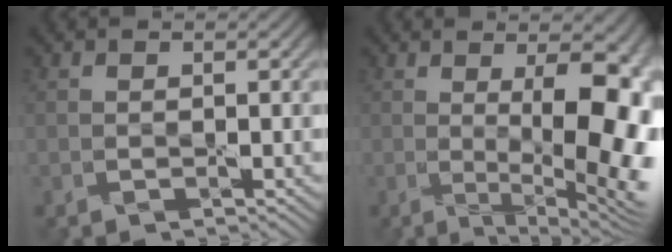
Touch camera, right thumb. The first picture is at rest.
{"total": 16.9, "force": [-0.1, 5.8, 15.9], "torque": [-0.185, 0.001, 0.002]}